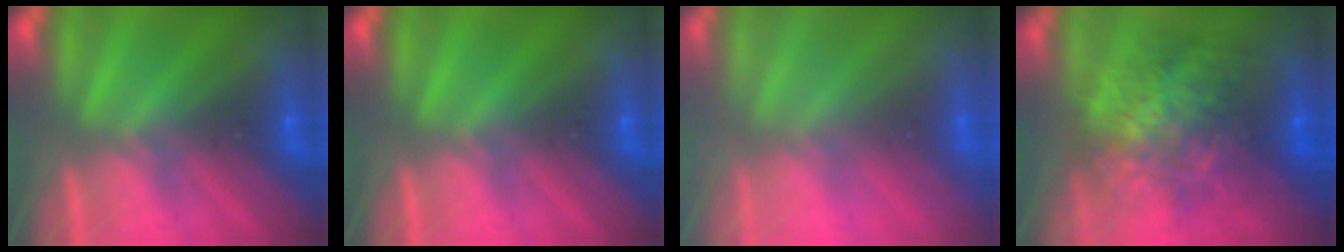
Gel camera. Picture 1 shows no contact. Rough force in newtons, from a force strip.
{"total": 0.0}
{"total": 2.9}
{"total": 7.1}